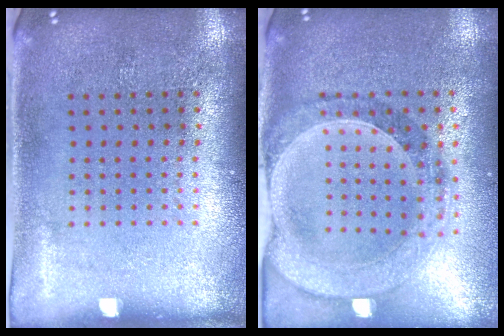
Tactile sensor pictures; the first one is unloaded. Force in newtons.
{"total": 1.5, "press": 1.4, "slide": 0.4}